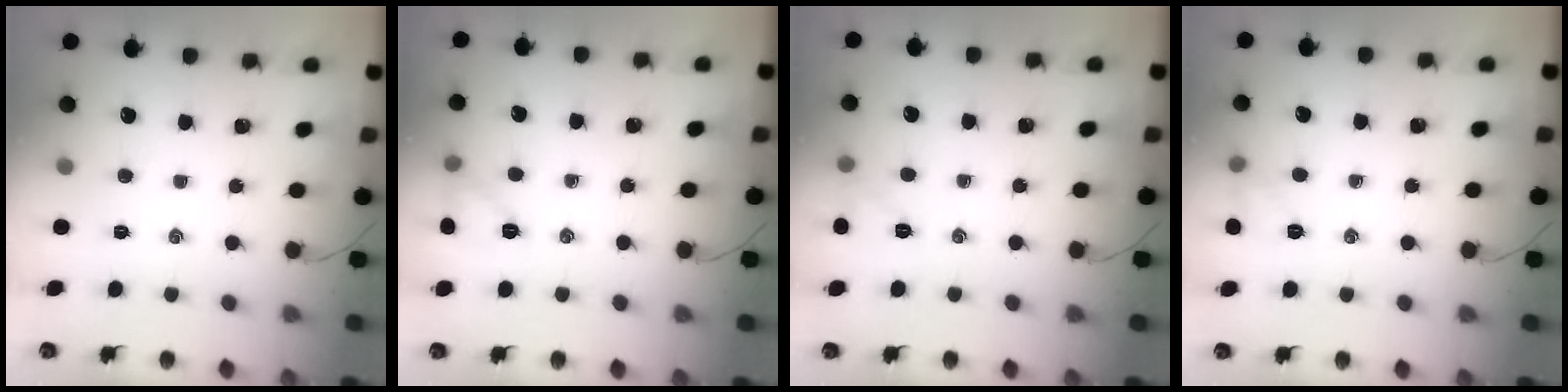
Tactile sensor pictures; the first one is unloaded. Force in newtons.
{"total": 6.9, "press": 6.8, "slide": 1.3}
{"total": 6.3, "press": 6.1, "slide": 1.8}
{"total": 5.8, "press": 5.6, "slide": 1.7}